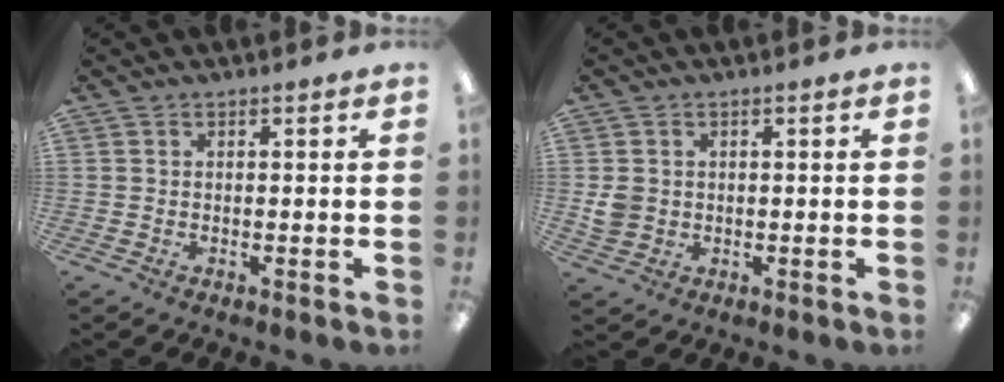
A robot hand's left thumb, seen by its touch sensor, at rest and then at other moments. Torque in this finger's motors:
{"motor_torque": [-0.40, 0.44, 0.27, -0.01, 0.00]}